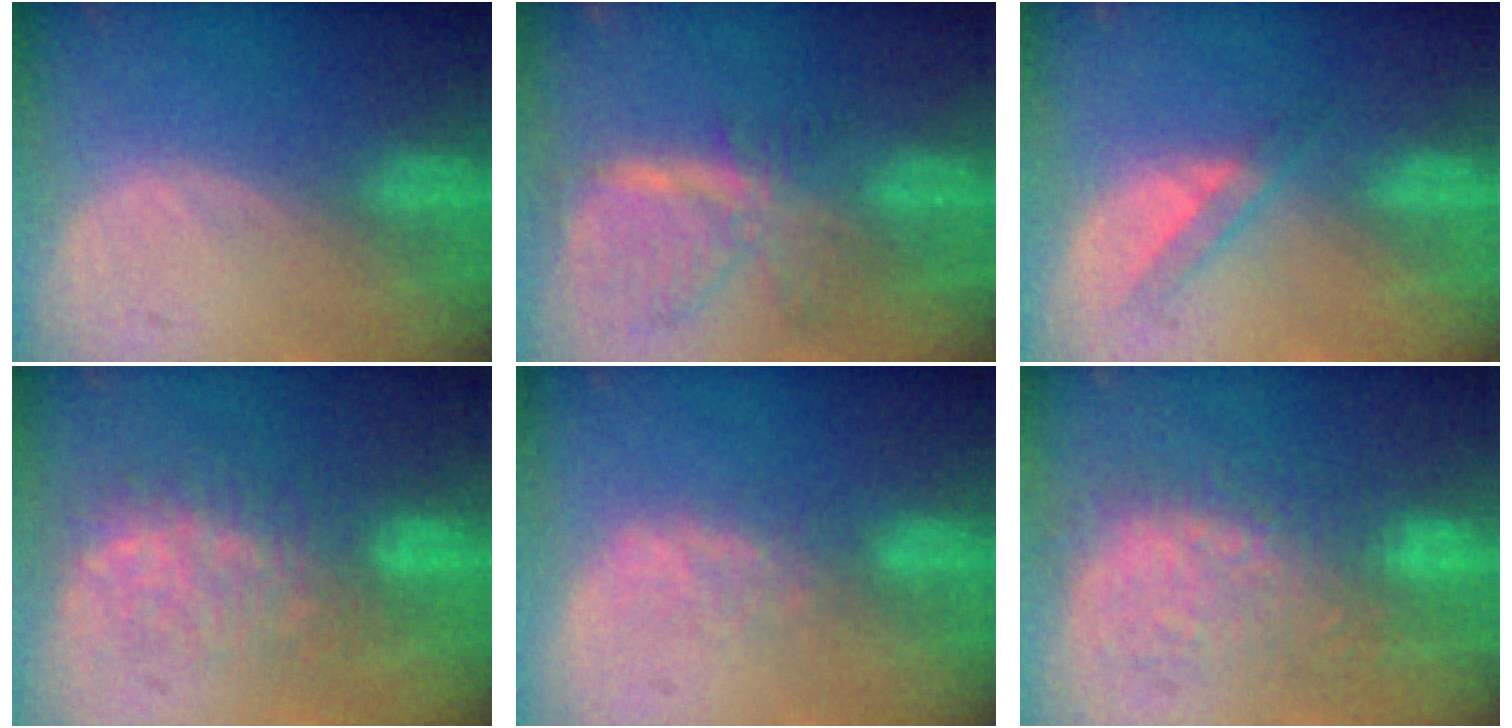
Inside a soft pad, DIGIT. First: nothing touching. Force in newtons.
{"total": 7.8, "press": 7.0, "slide": 3.5}
{"total": 2.9, "press": 2.8, "slide": 1.0}
{"total": 7.6, "press": 7.4, "slide": 1.3}
{"total": 2.7, "press": 2.7, "slide": 0.6}
{"total": 8.7, "press": 8.6, "slide": 0.9}